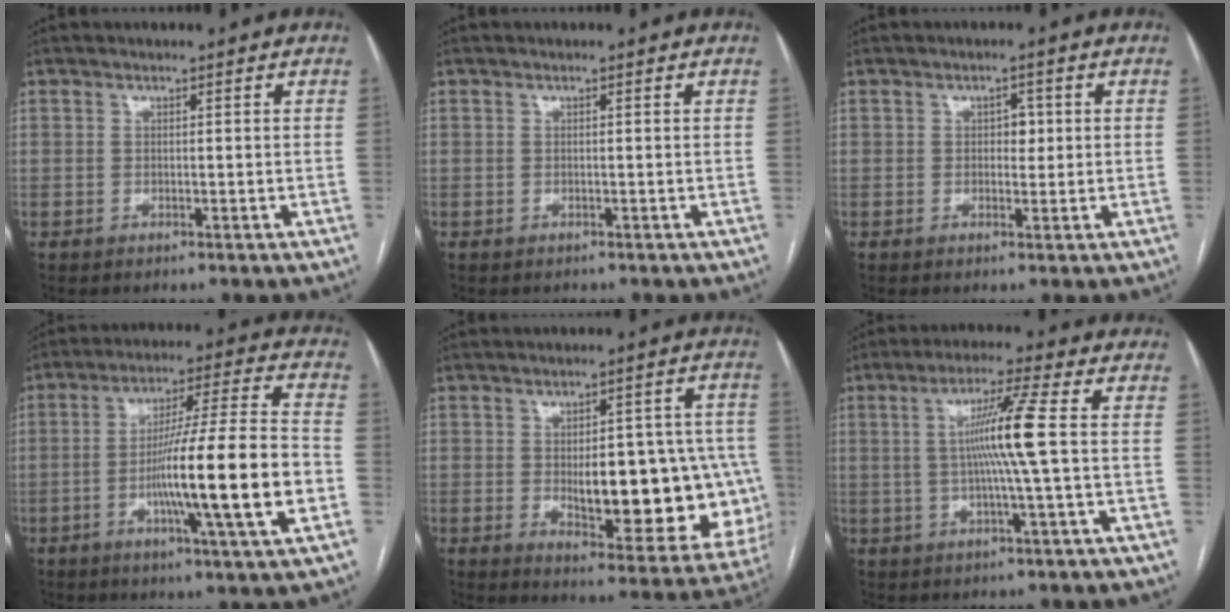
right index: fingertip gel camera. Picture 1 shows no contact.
{"total": 0.0}
{"total": 2.2, "force": [0.3, 1.4, 1.7], "torque": [-0.019, 0.007, 0.004]}
{"total": 18.1, "force": [-4.5, -0.4, 17.5], "torque": [-0.291, -0.002, -0.077]}
{"total": 20.1, "force": [-2.4, 7.4, 18.6], "torque": [-0.176, 0.025, -0.001]}
{"total": 8.7, "force": [0.4, -1.6, 8.6], "torque": [-0.158, 0.003, 0.008]}